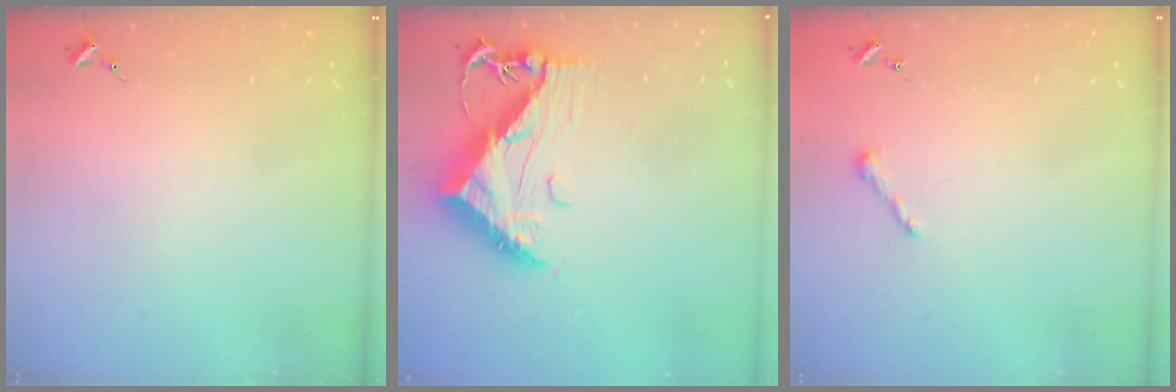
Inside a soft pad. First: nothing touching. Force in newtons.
{"total": 14.0, "press": 14.0, "slide": 1.3}
{"total": 3.6, "press": 3.6, "slide": 0.4}